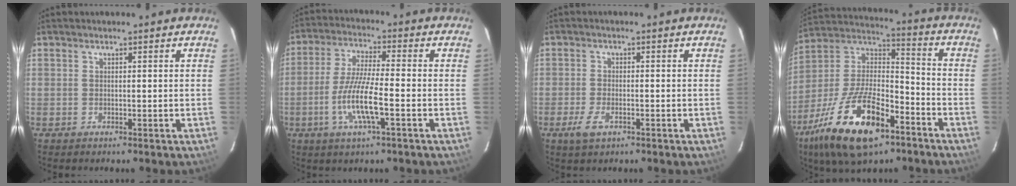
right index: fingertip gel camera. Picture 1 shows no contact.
{"total": 9.5, "force": [-3.3, 1.1, 8.8], "torque": [-0.182, -0.007, -0.064]}
{"total": 4.0, "force": [-2.2, 1.7, 2.8], "torque": [-0.070, -0.006, -0.040]}
{"total": 23.3, "force": [-12.9, 10.1, 16.6], "torque": [-0.339, -0.017, -0.224]}